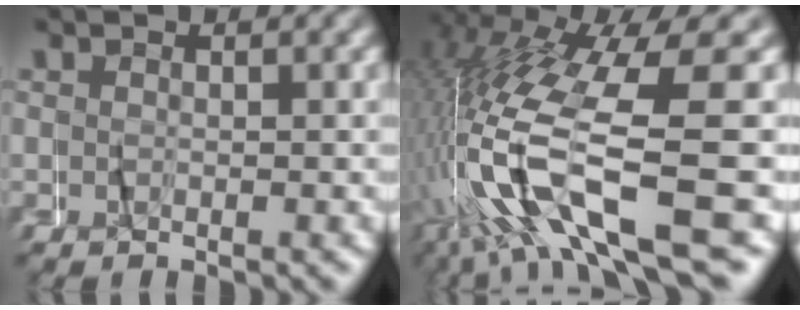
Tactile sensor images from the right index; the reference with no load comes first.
{"total": 12.0, "force": [-3.3, 5.3, 10.2], "torque": [-0.220, -0.016, -0.042]}